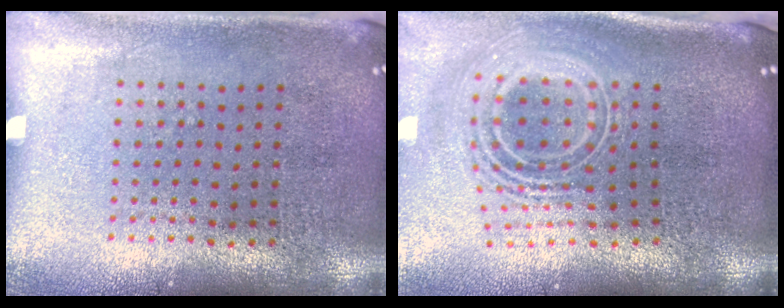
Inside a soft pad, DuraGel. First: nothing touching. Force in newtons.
{"total": 2.7, "press": 1.8, "slide": 2.0}